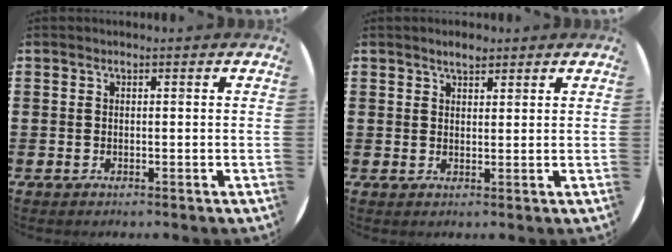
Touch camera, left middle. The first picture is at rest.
{"total": 2.1, "force": [1.9, 0.7, 0.6], "torque": [-0.007, -0.001, 0.034]}